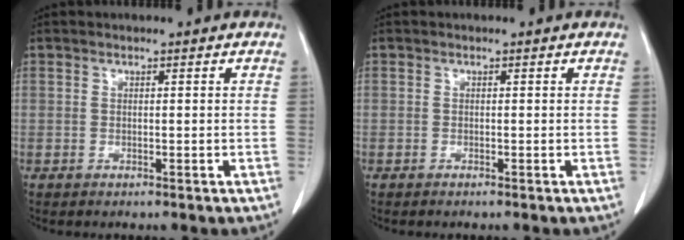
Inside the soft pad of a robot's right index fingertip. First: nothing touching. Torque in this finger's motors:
{"motor_torque": [-0.03, 0.01, 0.01, 0.02]}